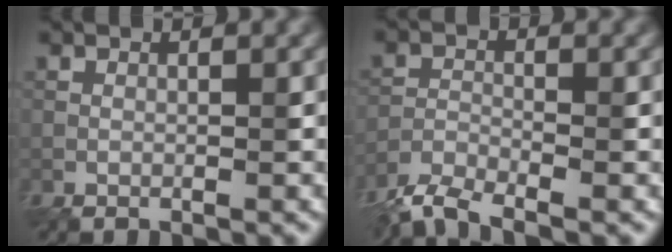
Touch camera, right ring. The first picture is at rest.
{"total": 4.8, "force": [-4.3, 1.1, 1.8], "torque": [-0.044, -0.010, -0.091]}